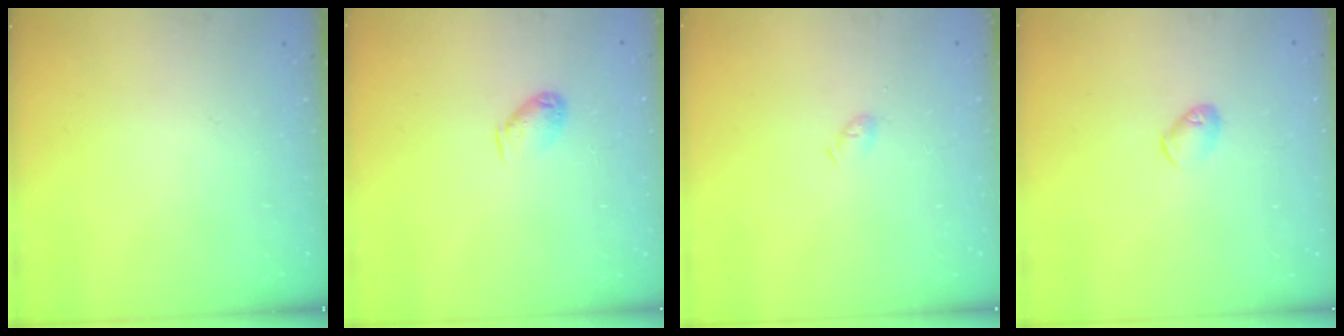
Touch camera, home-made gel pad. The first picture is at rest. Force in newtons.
{"total": 6.5, "press": 6.4, "slide": 1.3}
{"total": 2.9, "press": 2.9, "slide": 0.6}
{"total": 5.6, "press": 5.5, "slide": 0.9}